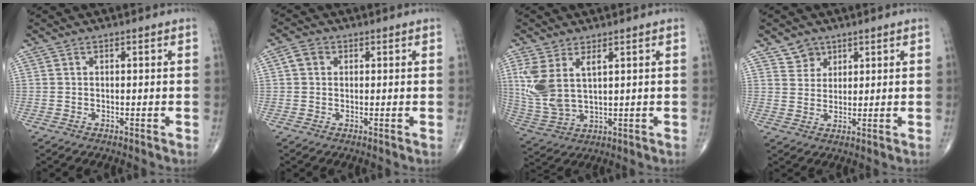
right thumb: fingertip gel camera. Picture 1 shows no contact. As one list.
[{"total": 2.6, "force": [0.6, 2.1, 1.3], "torque": [-0.021, 0.007, 0.008]}, {"total": 10.0, "force": [3.3, 4.8, 8.1], "torque": [-0.181, -0.009, 0.081]}, {"total": 3.8, "force": [2.6, 2.8, 0.3], "torque": [0.017, -0.018, 0.043]}]